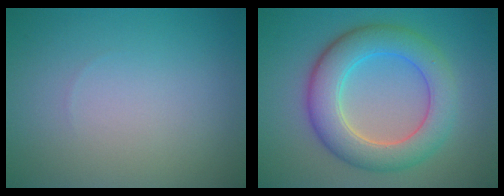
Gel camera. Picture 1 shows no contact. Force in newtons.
{"total": 7.1, "press": 7.1, "slide": 0.3}